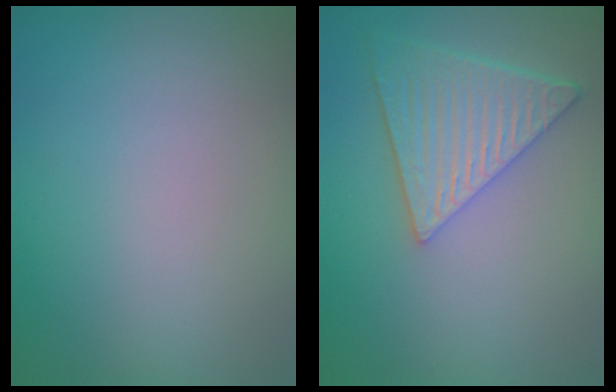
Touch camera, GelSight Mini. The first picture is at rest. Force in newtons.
{"total": 5.9, "press": 4.4, "slide": 3.9}